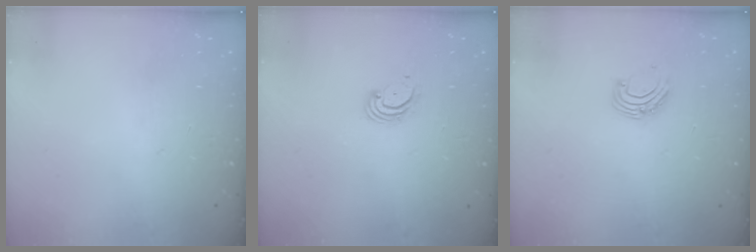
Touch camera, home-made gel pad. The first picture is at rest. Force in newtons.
{"total": 3.0, "press": 3.0, "slide": 0.3}
{"total": 7.3, "press": 7.3, "slide": 0.9}